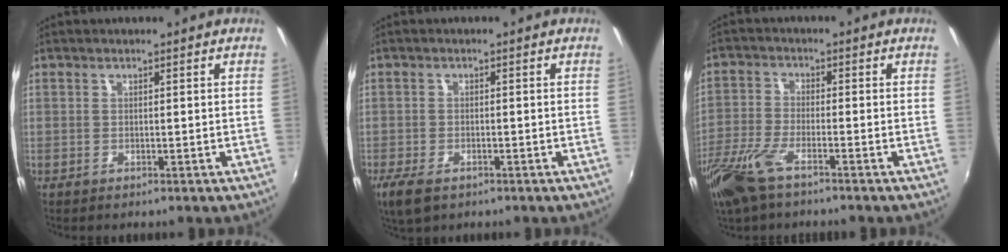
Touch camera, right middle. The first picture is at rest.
{"total": 5.6, "force": [-3.4, 2.5, 3.6], "torque": [-0.084, -0.018, -0.060]}
{"total": 9.1, "force": [-6.1, 2.6, 6.2], "torque": [-0.151, -0.018, -0.128]}